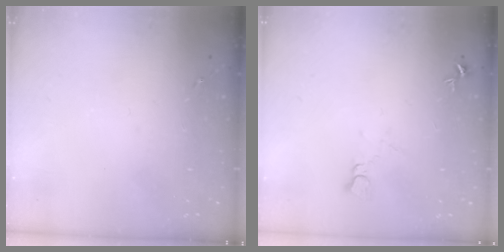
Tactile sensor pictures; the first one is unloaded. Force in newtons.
{"total": 4.3, "press": 4.3, "slide": 0.4}